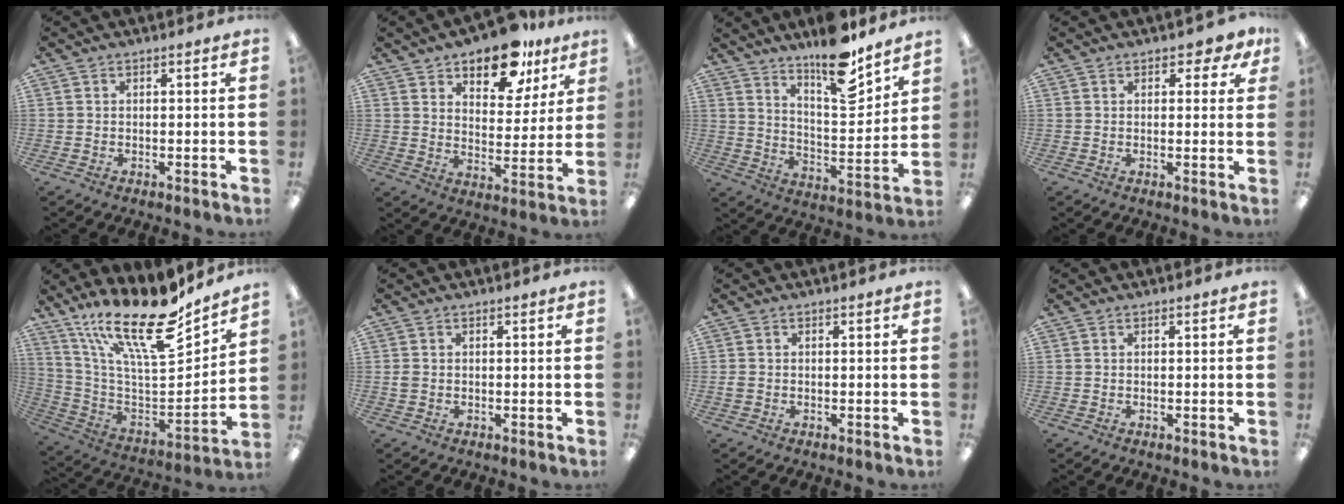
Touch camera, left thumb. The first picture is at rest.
{"total": 14.1, "force": [10.6, 6.5, 6.6], "torque": [-0.094, -0.060, 0.186]}
{"total": 15.6, "force": [12.4, 4.4, 8.4], "torque": [-0.127, -0.086, 0.209]}
{"total": 3.0, "force": [1.7, 1.7, 1.8], "torque": [-0.021, 0.000, 0.027]}
{"total": 23.2, "force": [16.7, 6.6, 14.6], "torque": [-0.256, -0.124, 0.283]}
{"total": 1.3, "force": [-0.1, 1.0, 0.8], "torque": [-0.015, 0.004, -0.003]}
{"total": 1.3, "force": [-0.3, 1.0, 0.7], "torque": [-0.013, 0.003, -0.006]}
{"total": 0.0}